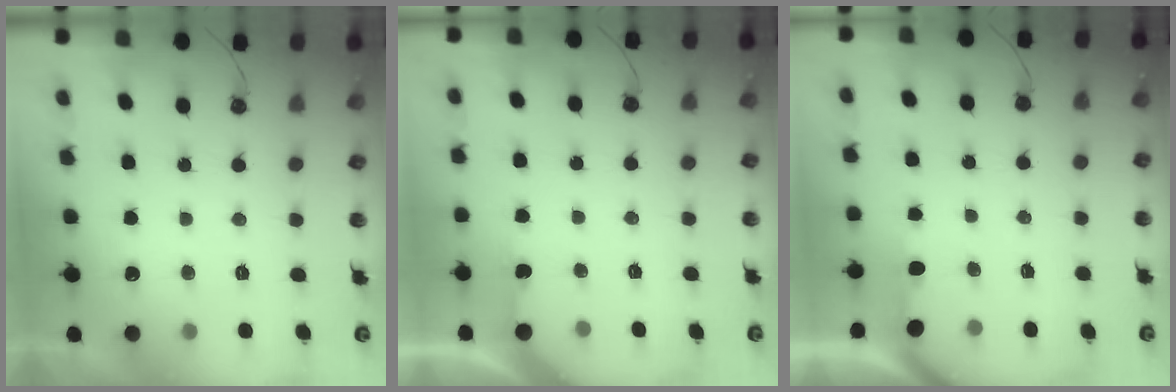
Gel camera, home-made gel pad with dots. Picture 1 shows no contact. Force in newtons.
{"total": 4.2, "press": 4.2, "slide": 0.4}
{"total": 2.4, "press": 2.4, "slide": 0.3}